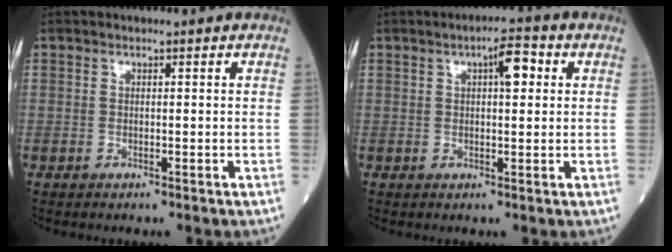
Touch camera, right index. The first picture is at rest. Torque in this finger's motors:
{"motor_torque": [0.29, 0.22, 0.09, 0.02]}